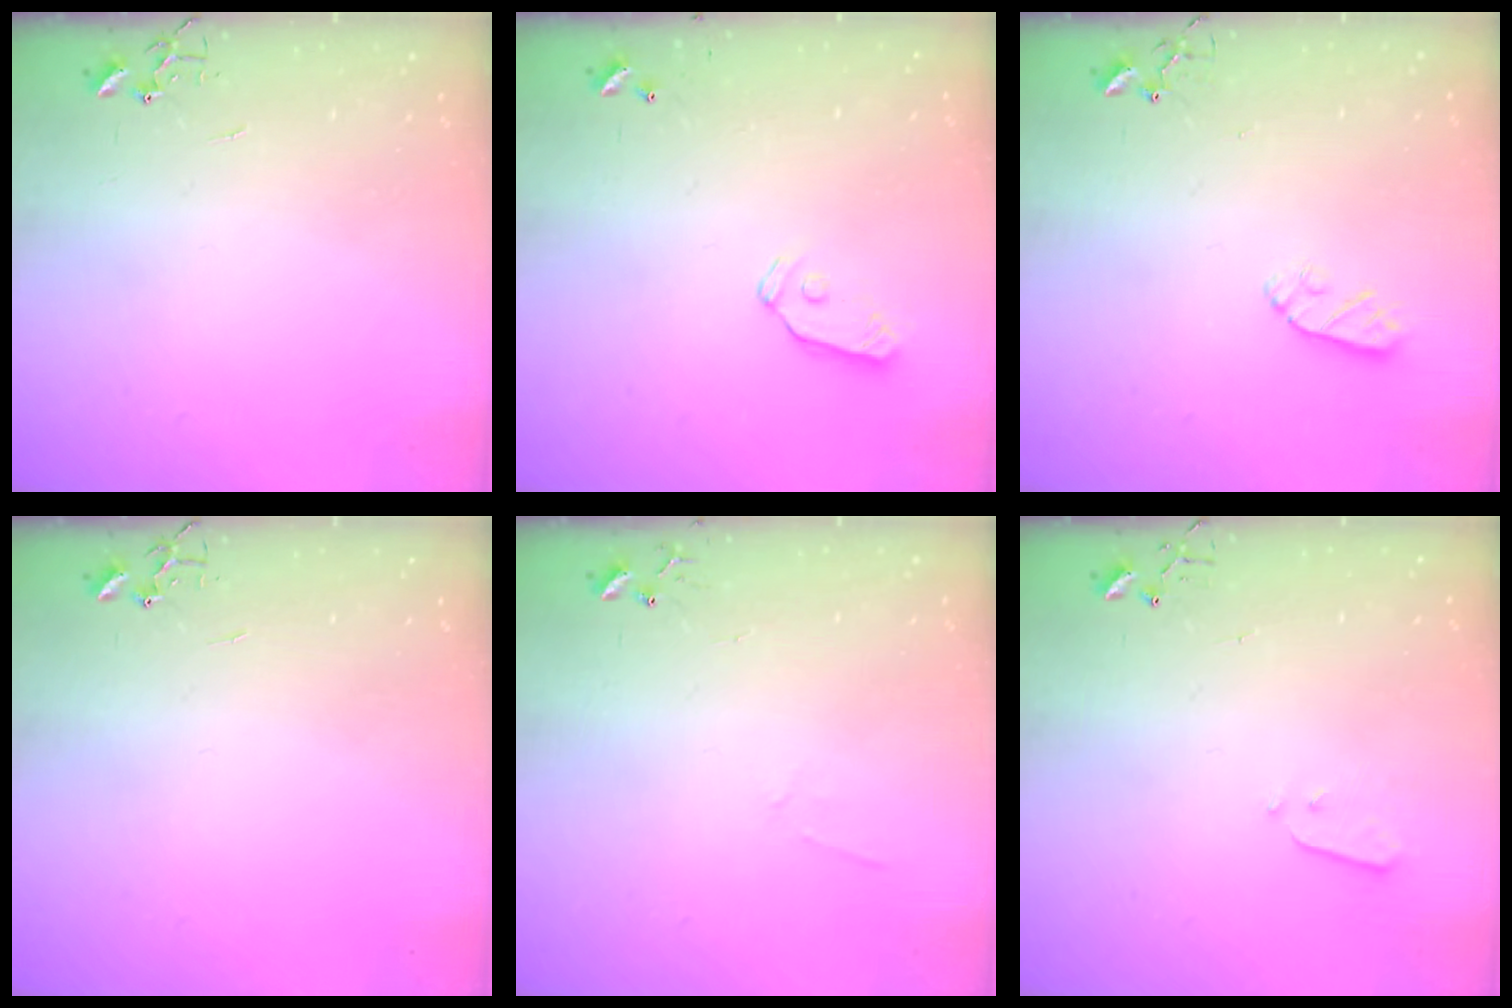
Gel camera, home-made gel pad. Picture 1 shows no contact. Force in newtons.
{"total": 5.5, "press": 5.5, "slide": 0.2}
{"total": 6.0, "press": 6.0, "slide": 0.3}
{"total": 0.0}
{"total": 4.4, "press": 4.4, "slide": 0.4}
{"total": 2.2, "press": 2.1, "slide": 0.3}